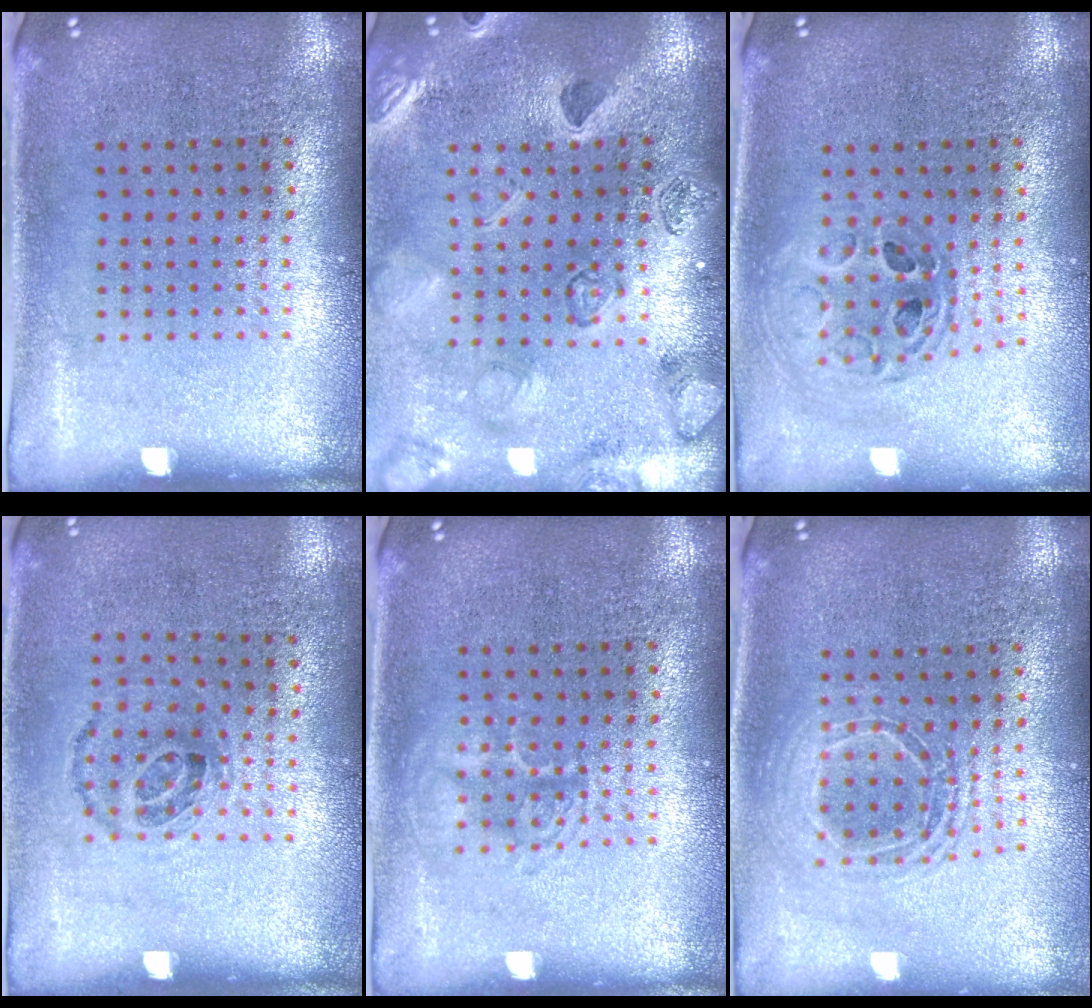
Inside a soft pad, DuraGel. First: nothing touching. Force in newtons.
{"total": 2.1, "press": 2.1, "slide": 0.3}
{"total": 0.8, "press": 0.8, "slide": 0.1}
{"total": 1.0, "press": 0.7, "slide": 0.7}
{"total": 1.8, "press": 1.7, "slide": 0.2}
{"total": 1.6, "press": 1.4, "slide": 0.9}